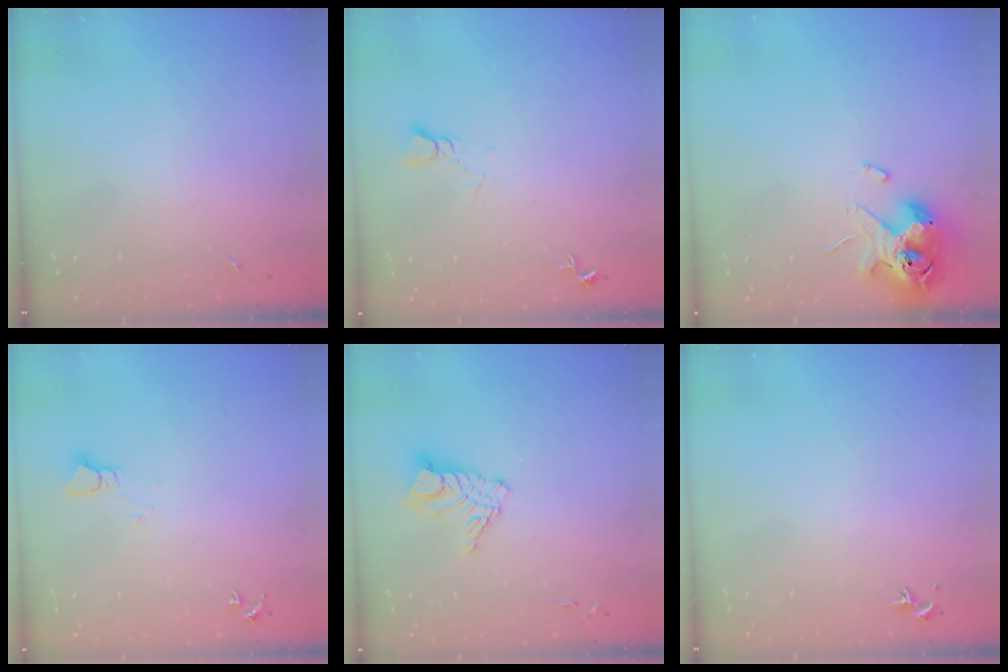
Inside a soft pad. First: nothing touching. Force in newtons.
{"total": 3.3, "press": 3.3, "slide": 0.3}
{"total": 11.6, "press": 11.4, "slide": 2.0}
{"total": 3.7, "press": 3.7, "slide": 0.1}
{"total": 11.0, "press": 10.9, "slide": 1.0}
{"total": 0.7, "press": 0.5, "slide": 0.4}